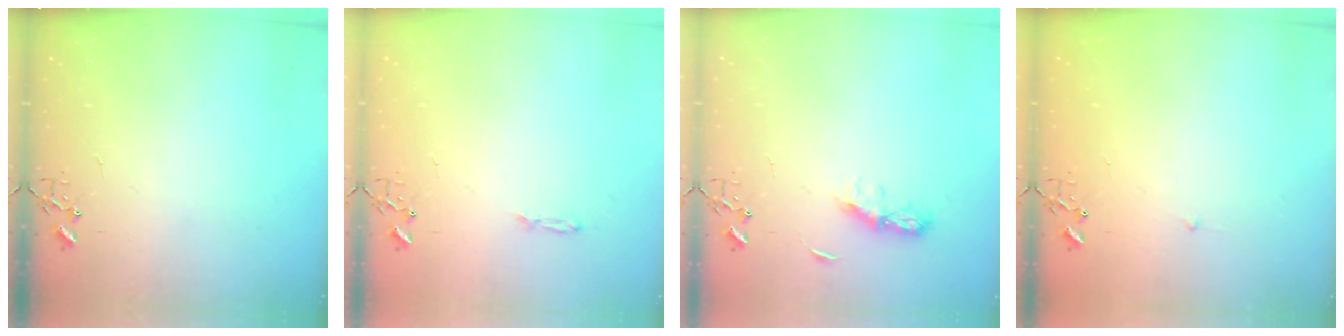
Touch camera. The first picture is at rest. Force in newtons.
{"total": 3.4, "press": 3.4, "slide": 0.4}
{"total": 6.4, "press": 6.3, "slide": 0.7}
{"total": 2.3, "press": 2.3, "slide": 0.3}